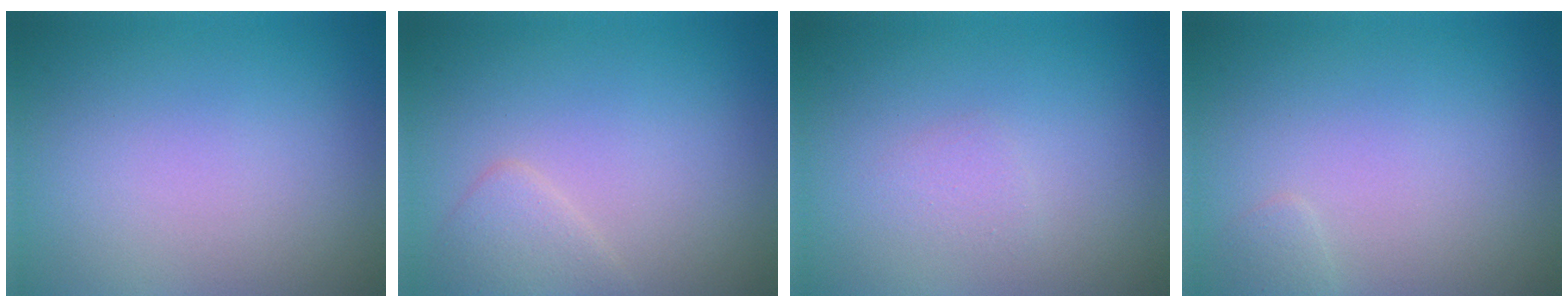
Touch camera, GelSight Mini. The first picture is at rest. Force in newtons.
{"total": 1.8, "press": 1.8, "slide": 0.0}
{"total": 0.9, "press": 0.9, "slide": 0.1}
{"total": 0.6, "press": 0.6, "slide": 0.1}